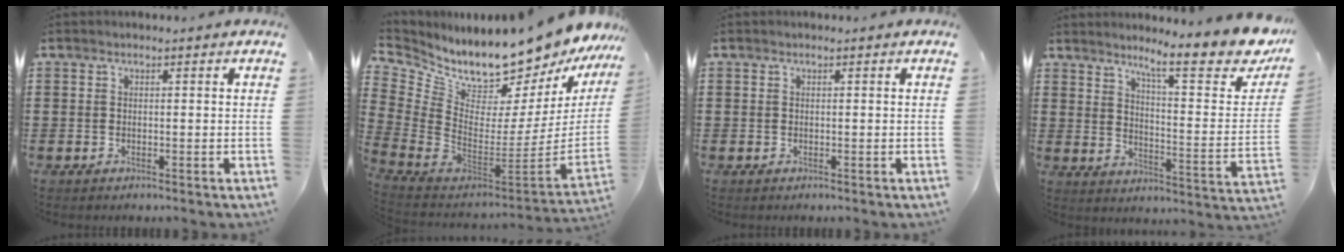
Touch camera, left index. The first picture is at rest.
{"total": 10.9, "force": [10.6, 1.4, 2.0], "torque": [-0.079, -0.118, 0.177]}
{"total": 0.0}
{"total": 11.2, "force": [8.6, 0.9, 7.0], "torque": [-0.116, -0.057, 0.134]}